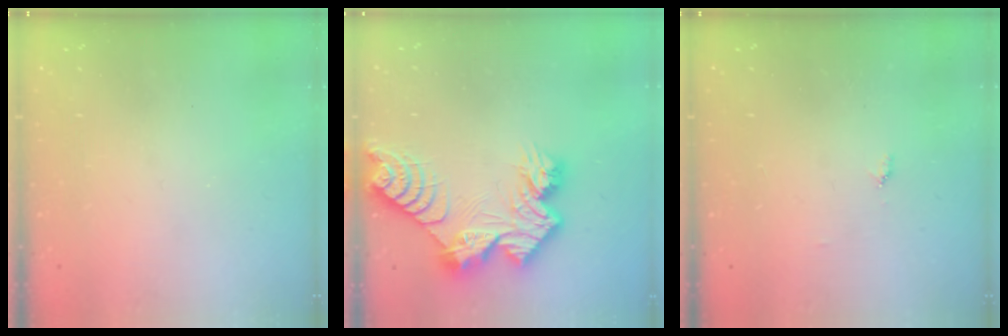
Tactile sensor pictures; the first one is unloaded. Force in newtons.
{"total": 13.4, "press": 13.4, "slide": 1.1}
{"total": 4.5, "press": 4.5, "slide": 0.6}